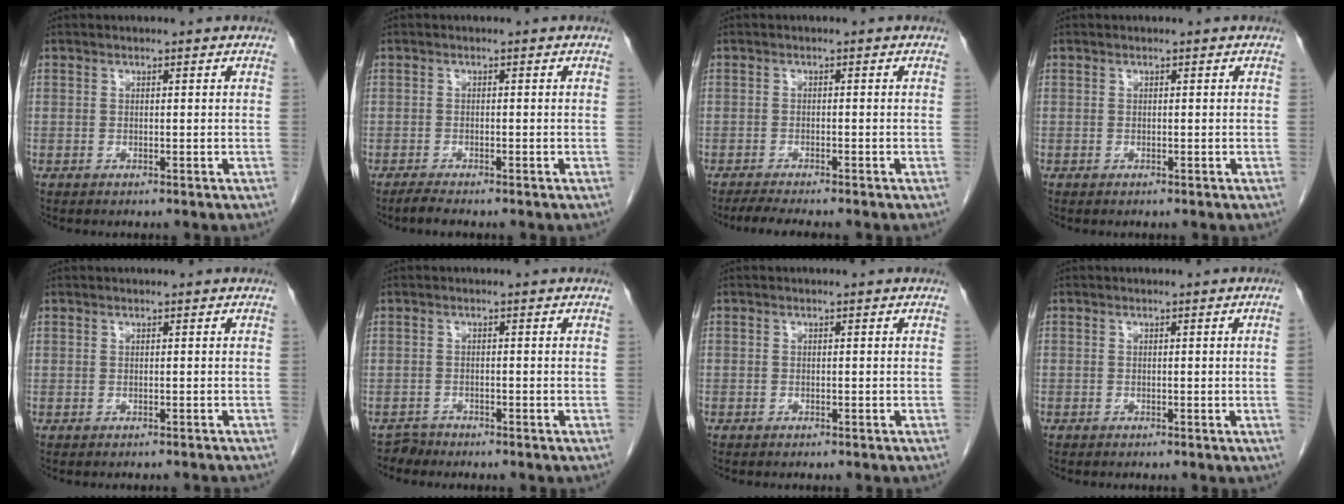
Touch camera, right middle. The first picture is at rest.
{"total": 1.6, "force": [-1.4, 0.1, 0.7], "torque": [-0.024, -0.006, -0.027]}
{"total": 4.7, "force": [-4.0, 0.4, 2.3], "torque": [-0.035, -0.012, -0.062]}
{"total": 0.0}
{"total": 3.4, "force": [-3.2, 0.4, 0.9], "torque": [-0.014, -0.011, -0.036]}
{"total": 1.5, "force": [-1.3, 0.4, -0.6], "torque": [0.012, -0.002, -0.025]}
{"total": 0.7, "force": [-0.6, 0.5, 0.1], "torque": [-0.006, 0.002, -0.009]}
{"total": 1.3, "force": [-0.3, -0.5, 1.1], "torque": [-0.011, 0.000, -0.006]}